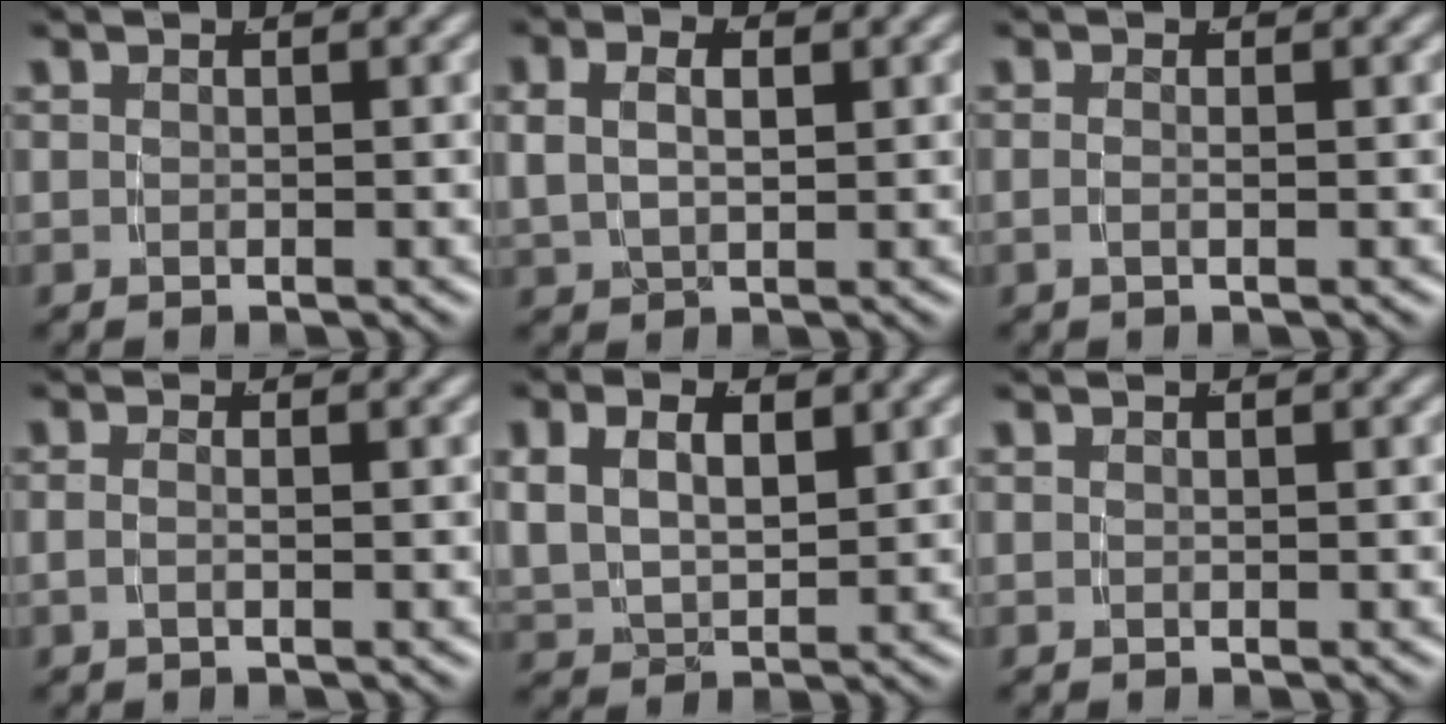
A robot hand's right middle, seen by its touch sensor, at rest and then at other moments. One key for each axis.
{"total": 3.6, "fx": 1.1, "fy": 2.3, "fz": 2.5, "tx": -0.044, "ty": 0.003, "tz": 0.020}
{"total": 0.8, "fx": -0.3, "fy": -0.1, "fz": 0.8, "tx": -0.018, "ty": -0.005, "tz": -0.004}
{"total": 1.1, "fx": -0.4, "fy": 0.1, "fz": 1.0, "tx": -0.019, "ty": -0.002, "tz": -0.008}
{"total": 6.4, "fx": 1.6, "fy": 4.9, "fz": 3.8, "tx": -0.070, "ty": 0.001, "tz": 0.024}
{"total": 0.0}